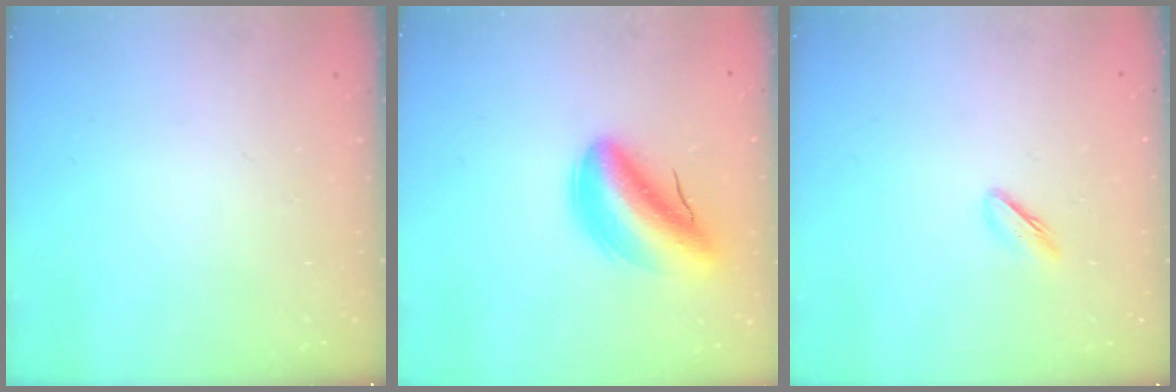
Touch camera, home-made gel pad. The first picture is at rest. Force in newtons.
{"total": 9.0, "press": 8.4, "slide": 3.2}
{"total": 3.5, "press": 3.3, "slide": 1.0}